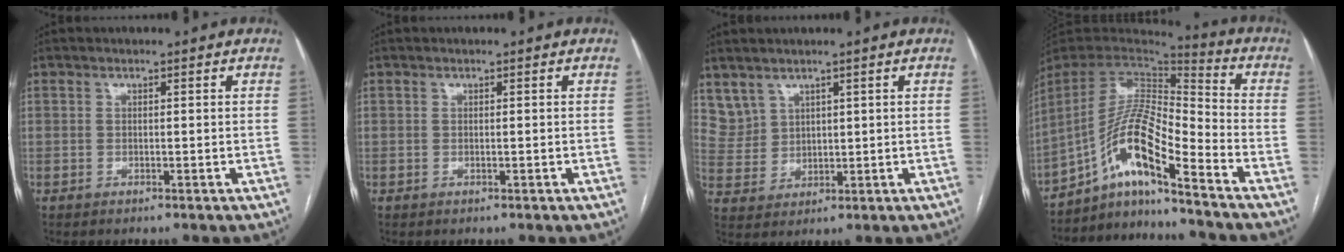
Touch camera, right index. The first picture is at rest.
{"total": 0.0}
{"total": 4.4, "force": [3.3, 2.8, 0.1], "torque": [-0.002, 0.008, 0.081]}
{"total": 13.9, "force": [-9.0, 1.4, 10.5], "torque": [-0.204, 0.017, -0.161]}